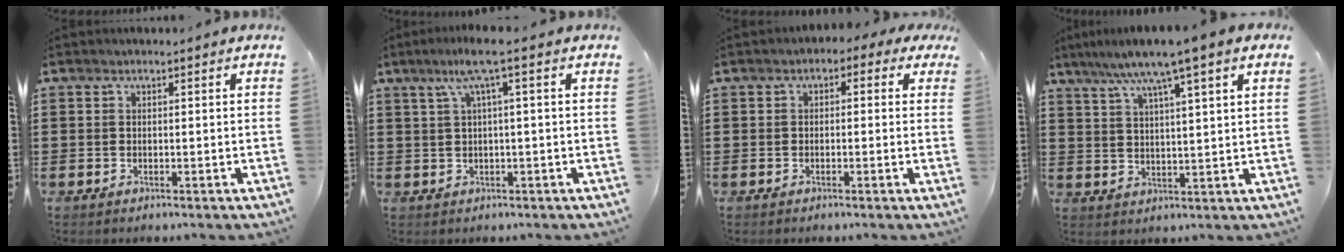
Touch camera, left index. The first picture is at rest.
{"total": 5.2, "force": [1.8, -0.2, 4.9], "torque": [-0.097, 0.003, 0.028]}
{"total": 1.3, "force": [-0.7, 0.9, 0.7], "torque": [-0.018, 0.008, -0.017]}
{"total": 7.2, "force": [5.1, -0.3, 5.2], "torque": [-0.115, -0.016, 0.083]}